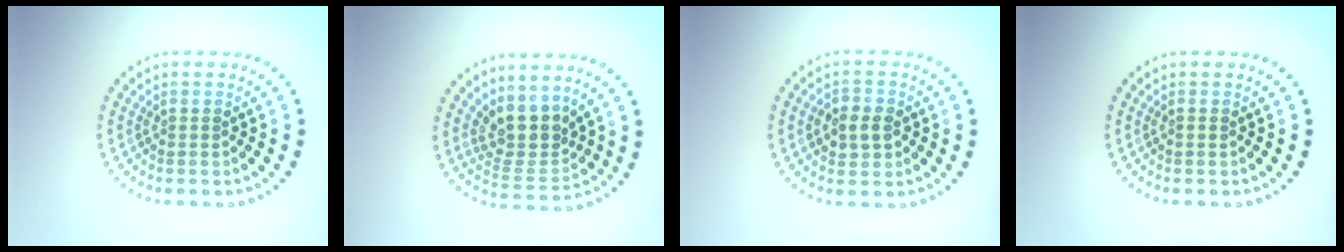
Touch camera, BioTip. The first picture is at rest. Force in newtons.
{"total": 3.8, "press": 3.0, "slide": 2.2}
{"total": 2.8, "press": 2.8, "slide": 0.3}
{"total": 0.6, "press": 0.6, "slide": 0.1}